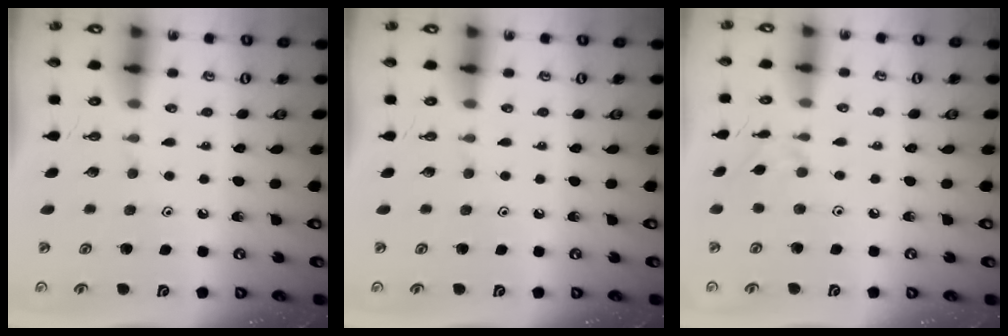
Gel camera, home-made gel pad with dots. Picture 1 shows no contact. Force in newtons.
{"total": 0.0}
{"total": 2.8, "press": 2.7, "slide": 0.6}